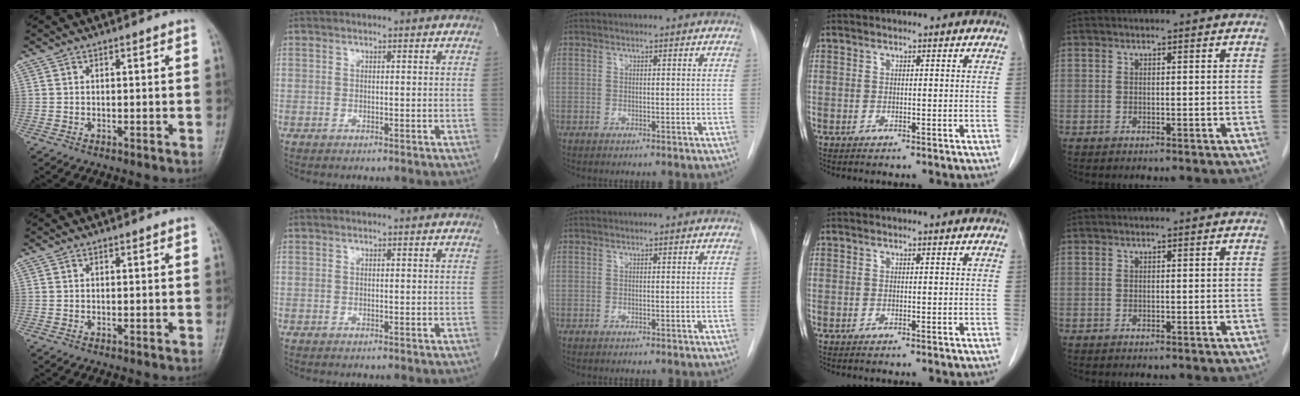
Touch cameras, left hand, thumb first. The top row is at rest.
{}